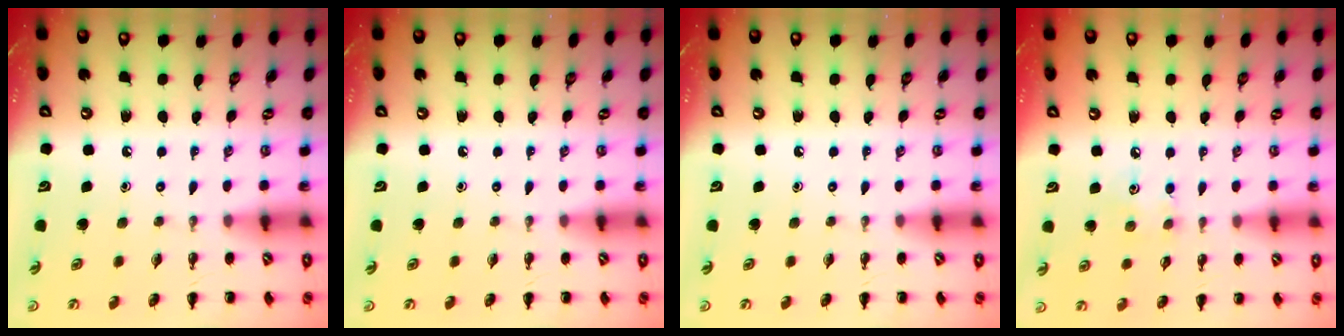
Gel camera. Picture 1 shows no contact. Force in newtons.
{"total": 0.0}
{"total": 0.0}
{"total": 5.2, "press": 5.1, "slide": 1.1}